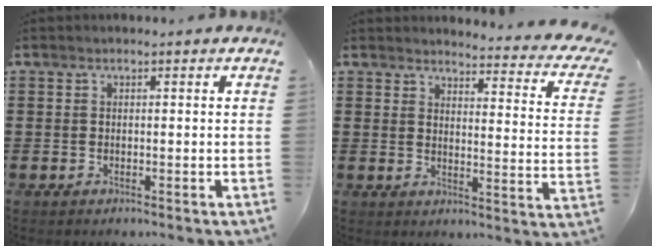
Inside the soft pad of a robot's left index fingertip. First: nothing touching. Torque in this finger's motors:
{"motor_torque": [1.10, 1.04, 0.15, 0.03]}